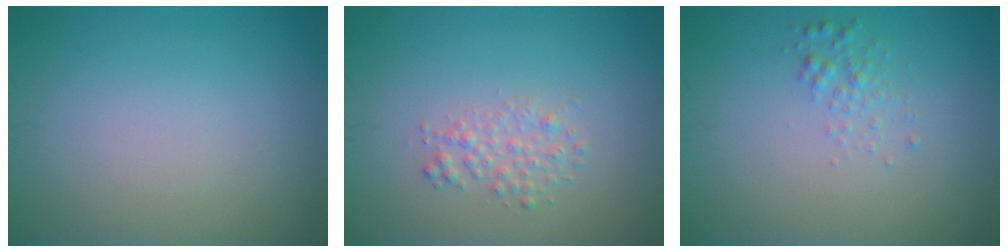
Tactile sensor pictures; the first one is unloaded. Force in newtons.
{"total": 1.6, "press": 1.6, "slide": 0.1}
{"total": 1.2, "press": 1.2, "slide": 0.0}